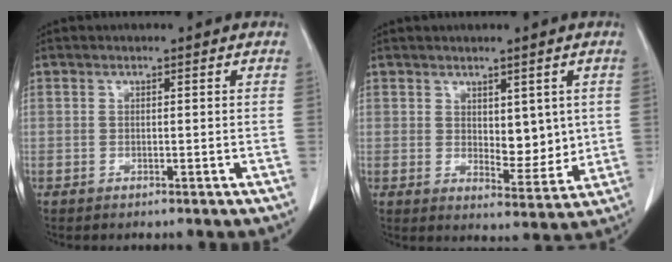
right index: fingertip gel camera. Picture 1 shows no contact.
{"total": 6.0, "force": [1.2, 3.1, 5.0], "torque": [-0.065, -0.008, 0.029]}